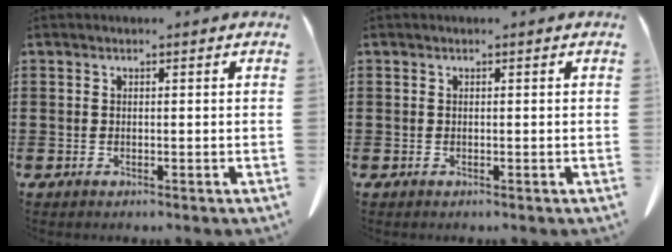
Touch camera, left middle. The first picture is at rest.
{"total": 0.0}